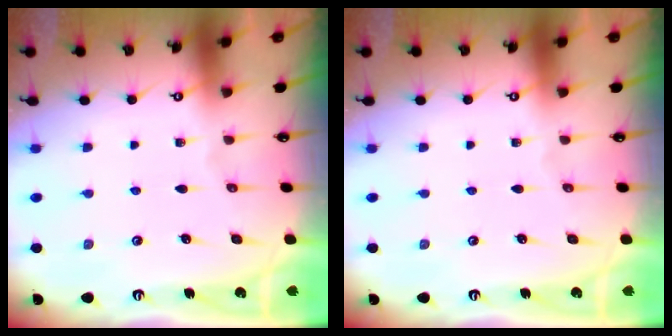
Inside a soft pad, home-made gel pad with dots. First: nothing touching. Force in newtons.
{"total": 0.0}